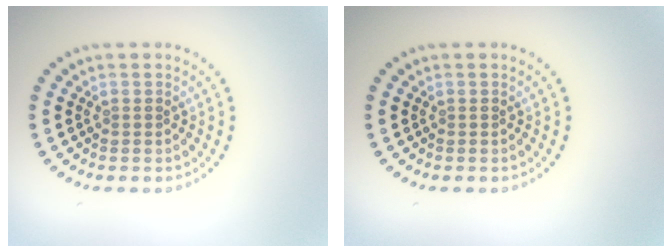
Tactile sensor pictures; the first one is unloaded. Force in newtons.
{"total": 0.0}